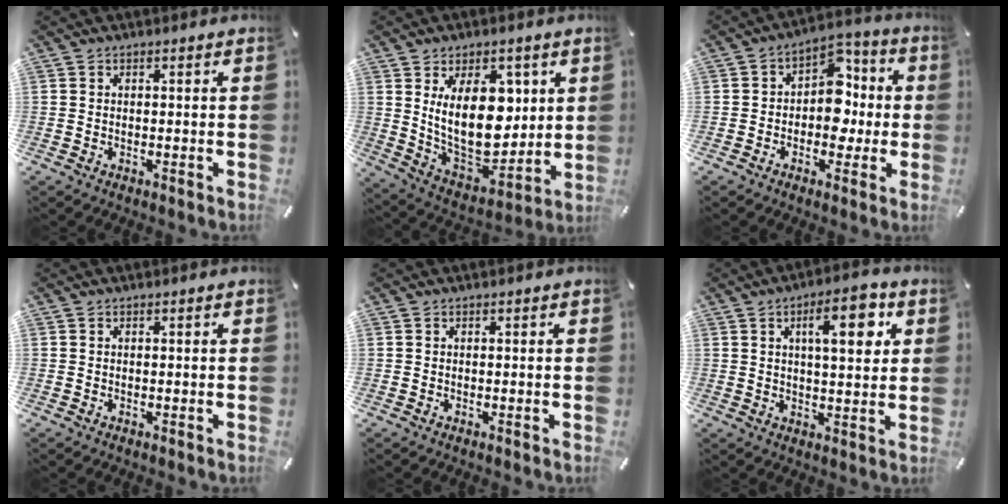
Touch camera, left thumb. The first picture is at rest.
{"total": 18.9, "force": [5.0, 11.4, 14.2], "torque": [-0.245, -0.038, 0.088]}
{"total": 10.7, "force": [-0.8, 8.3, 6.7], "torque": [-0.085, 0.007, -0.013]}
{"total": 0.0}
{"total": 0.0}
{"total": 11.2, "force": [4.1, 4.2, 9.5], "torque": [-0.134, -0.011, 0.059]}